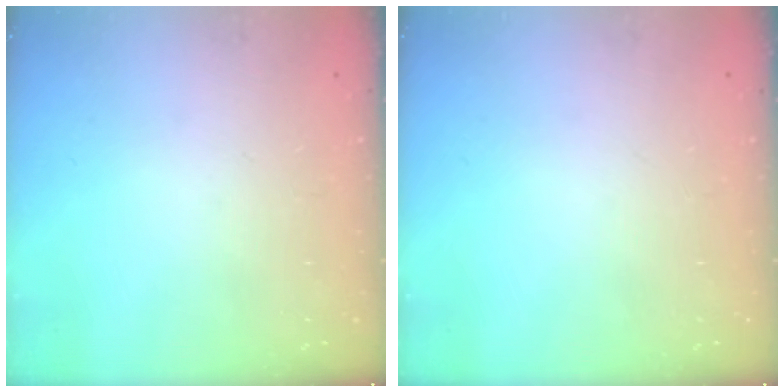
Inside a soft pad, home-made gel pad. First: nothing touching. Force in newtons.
{"total": 0.0}